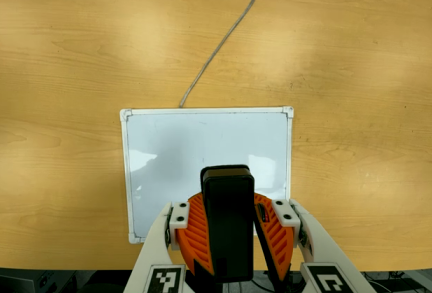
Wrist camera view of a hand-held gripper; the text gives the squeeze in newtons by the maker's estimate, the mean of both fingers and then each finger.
{"total": 8.9, "left": 9.3, "right": 8.5}